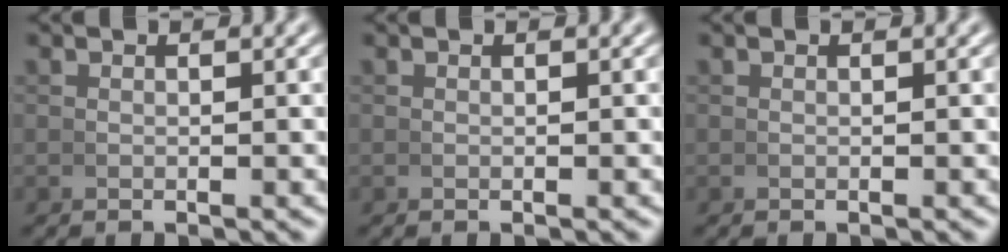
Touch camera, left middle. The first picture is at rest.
{"total": 0.0}
{"total": 0.0}